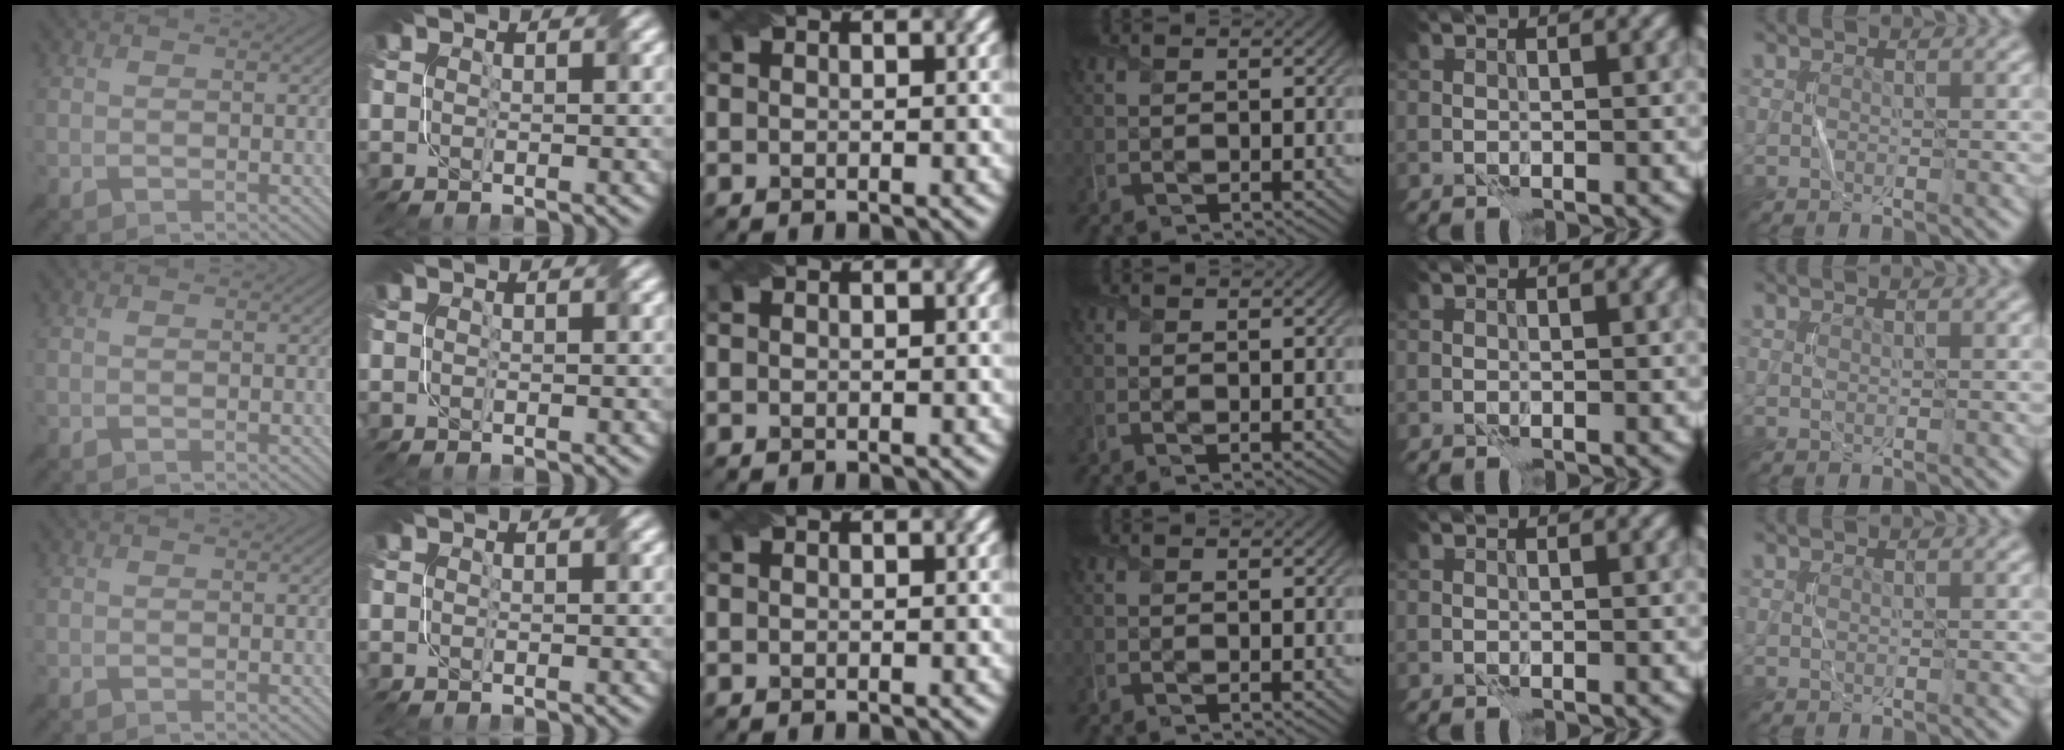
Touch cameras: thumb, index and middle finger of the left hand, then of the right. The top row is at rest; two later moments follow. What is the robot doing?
{"motion": "fold", "object": "file"}